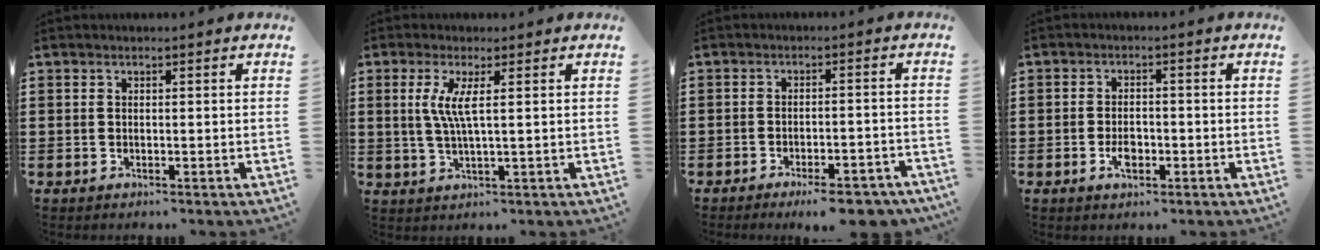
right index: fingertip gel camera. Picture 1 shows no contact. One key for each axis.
{"total": 4.5, "fx": 0.9, "fy": 0.1, "fz": 4.4, "tx": -0.096, "ty": -0.011, "tz": 0.013}
{"total": 4.9, "fx": -4.1, "fy": 0.5, "fz": 2.7, "tx": -0.040, "ty": -0.004, "tz": -0.072}
{"total": 3.2, "fx": -1.1, "fy": 1.6, "fz": 2.5, "tx": -0.053, "ty": 0.001, "tz": -0.022}